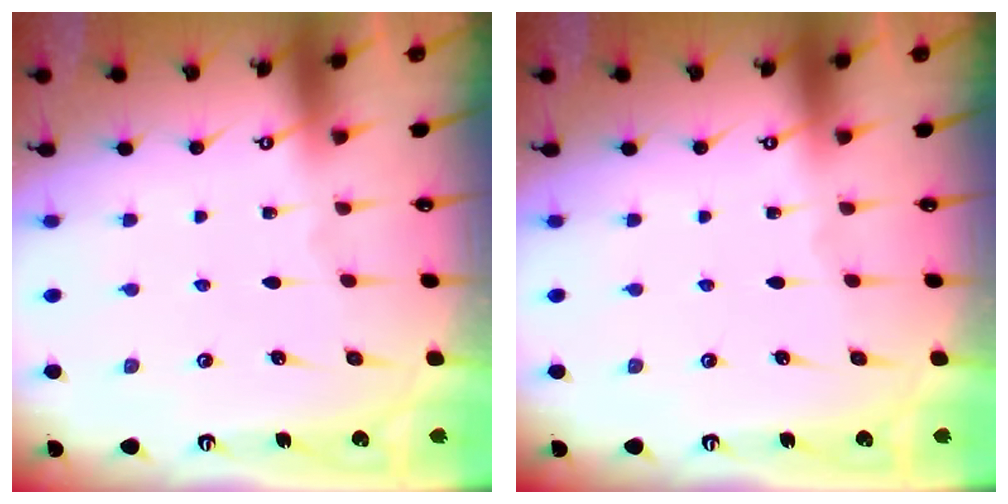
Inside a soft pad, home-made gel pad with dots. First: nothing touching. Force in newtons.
{"total": 0.0}